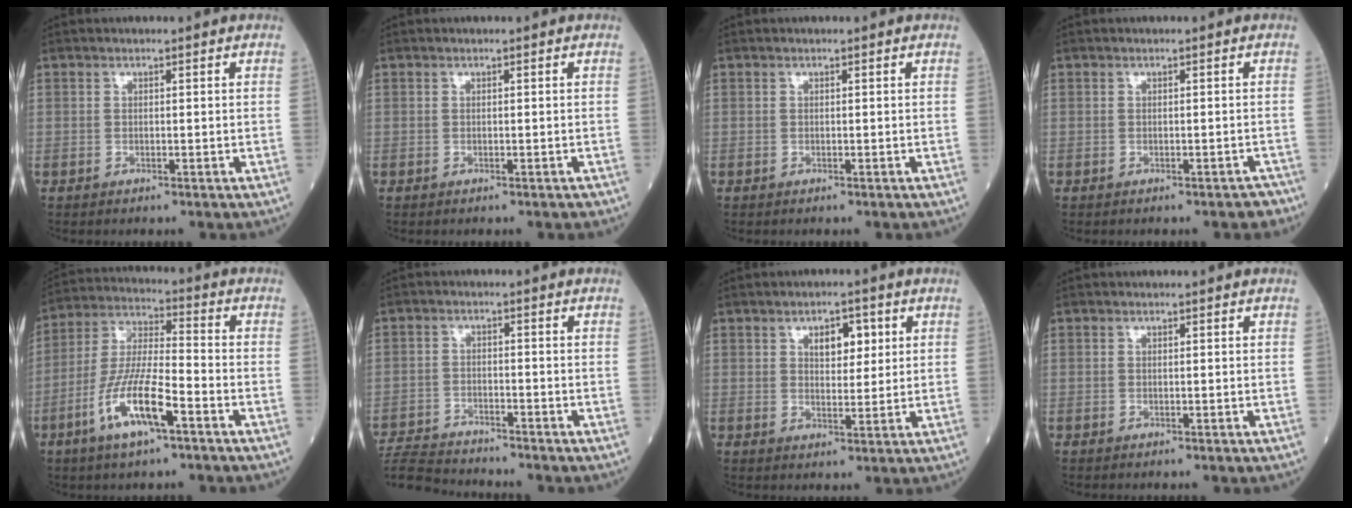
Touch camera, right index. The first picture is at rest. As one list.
[{"total": 0.0}, {"total": 0.0}, {"total": 2.5, "force": [-2.1, 1.0, 1.0], "torque": [-0.006, -0.001, -0.020]}, {"total": 11.9, "force": [-5.6, 2.1, 10.3], "torque": [-0.208, -0.006, -0.107]}, {"total": 7.8, "force": [-7.7, 0.7, 0.7], "torque": [-0.015, -0.008, -0.143]}, {"total": 4.6, "force": [1.9, 2.3, 3.5], "torque": [-0.053, 0.005, 0.031]}, {"total": 0.0}]